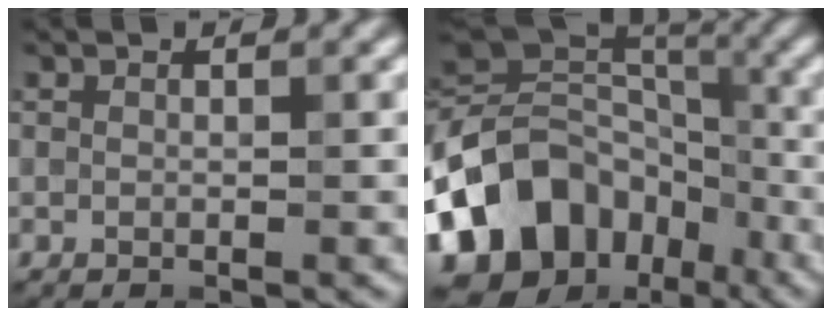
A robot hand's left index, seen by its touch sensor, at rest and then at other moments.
{"total": 14.4, "force": [-7.7, 10.3, 6.4], "torque": [-0.136, 0.017, -0.133]}